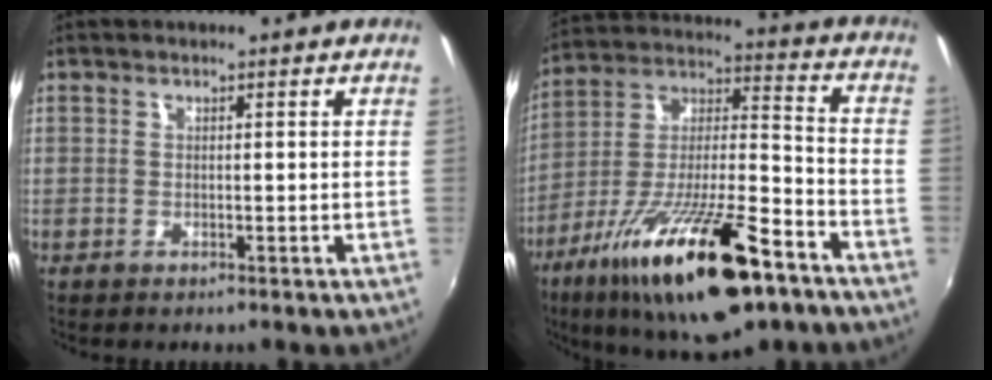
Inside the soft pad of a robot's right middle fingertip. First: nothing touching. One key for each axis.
{"total": 24.8, "fx": -14.3, "fy": 6.9, "fz": 19.1, "tx": -0.336, "ty": -0.034, "tz": -0.237}